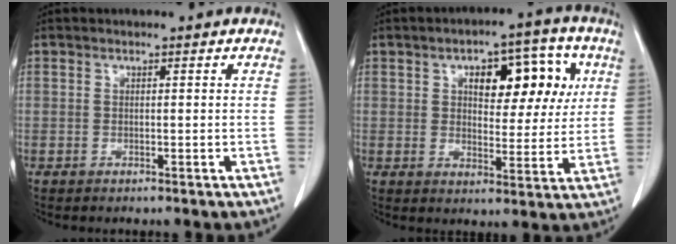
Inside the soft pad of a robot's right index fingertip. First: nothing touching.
{"total": 11.3, "force": [3.9, 5.4, 9.2], "torque": [-0.117, 0.029, 0.057]}